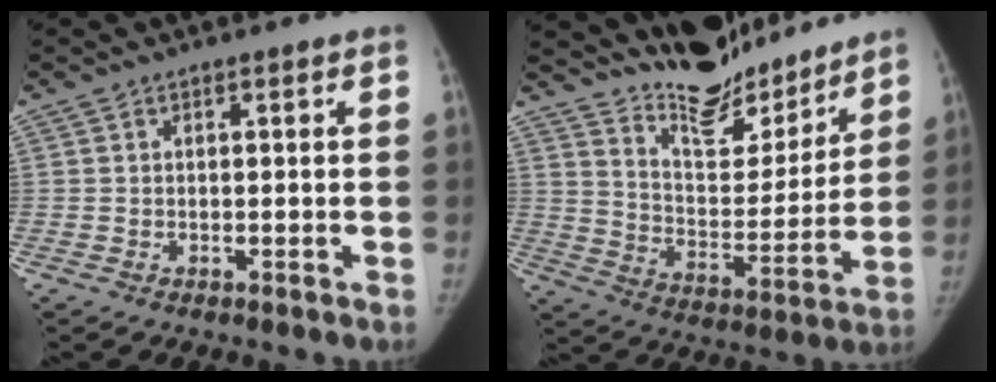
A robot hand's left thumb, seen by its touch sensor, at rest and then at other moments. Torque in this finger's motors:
{"motor_torque": [2.21, -0.48, 0.69, -2.06, 0.28]}